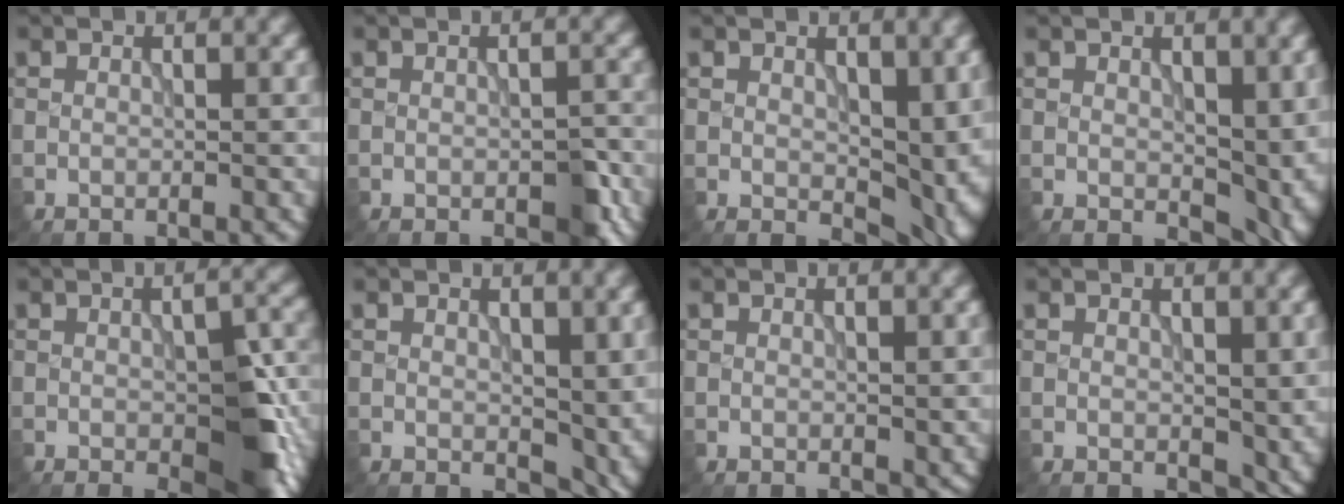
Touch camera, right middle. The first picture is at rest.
{"total": 2.6, "force": [-1.1, 1.4, 1.9], "torque": [-0.026, -0.010, -0.012]}
{"total": 8.6, "force": [0.8, 5.7, 6.4], "torque": [-0.093, -0.032, 0.034]}
{"total": 5.9, "force": [0.7, 3.9, 4.4], "torque": [-0.066, -0.022, 0.022]}
{"total": 7.6, "force": [-2.2, 3.6, 6.4], "torque": [-0.090, -0.013, -0.027]}
{"total": 4.3, "force": [0.7, 2.8, 3.2], "torque": [-0.050, -0.018, 0.019]}
{"total": 0.7, "force": [0.3, 0.4, 0.4], "torque": [-0.005, -0.002, 0.009]}
{"total": 3.0, "force": [0.7, 2.0, 2.2], "torque": [-0.034, -0.012, 0.017]}